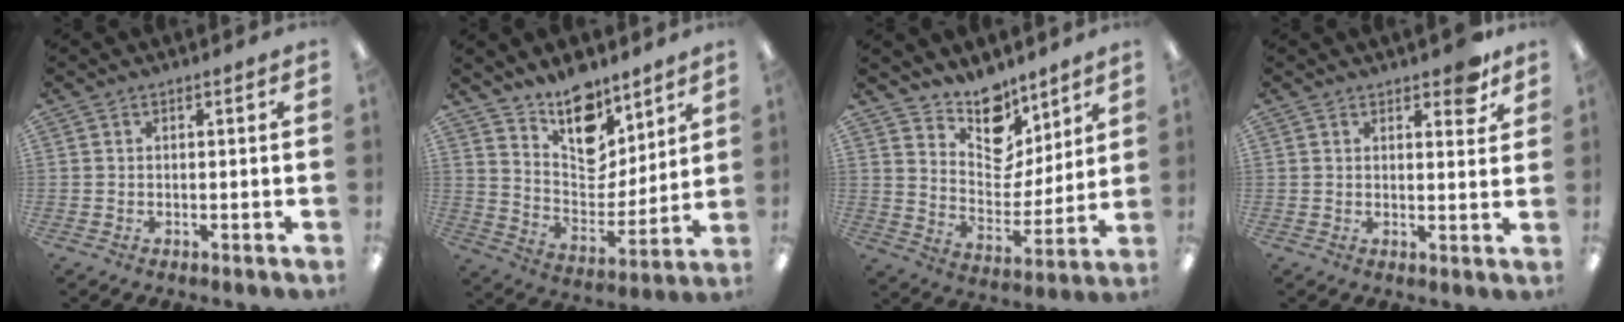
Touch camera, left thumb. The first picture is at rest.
{"total": 14.7, "force": [11.4, 7.5, 5.4], "torque": [-0.087, -0.084, 0.213]}
{"total": 12.7, "force": [10.4, 6.6, 3.3], "torque": [-0.059, -0.086, 0.197]}
{"total": 5.2, "force": [3.8, 2.2, 2.8], "torque": [-0.025, -0.019, 0.061]}